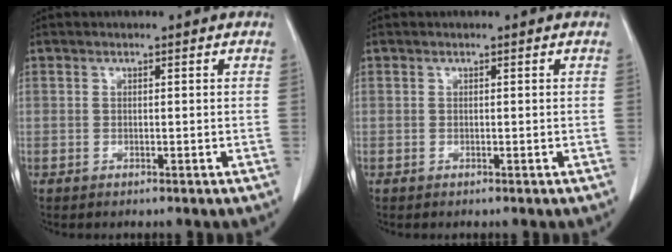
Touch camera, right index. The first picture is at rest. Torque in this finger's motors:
{"motor_torque": [0.00, 0.00, 0.00, 0.00]}